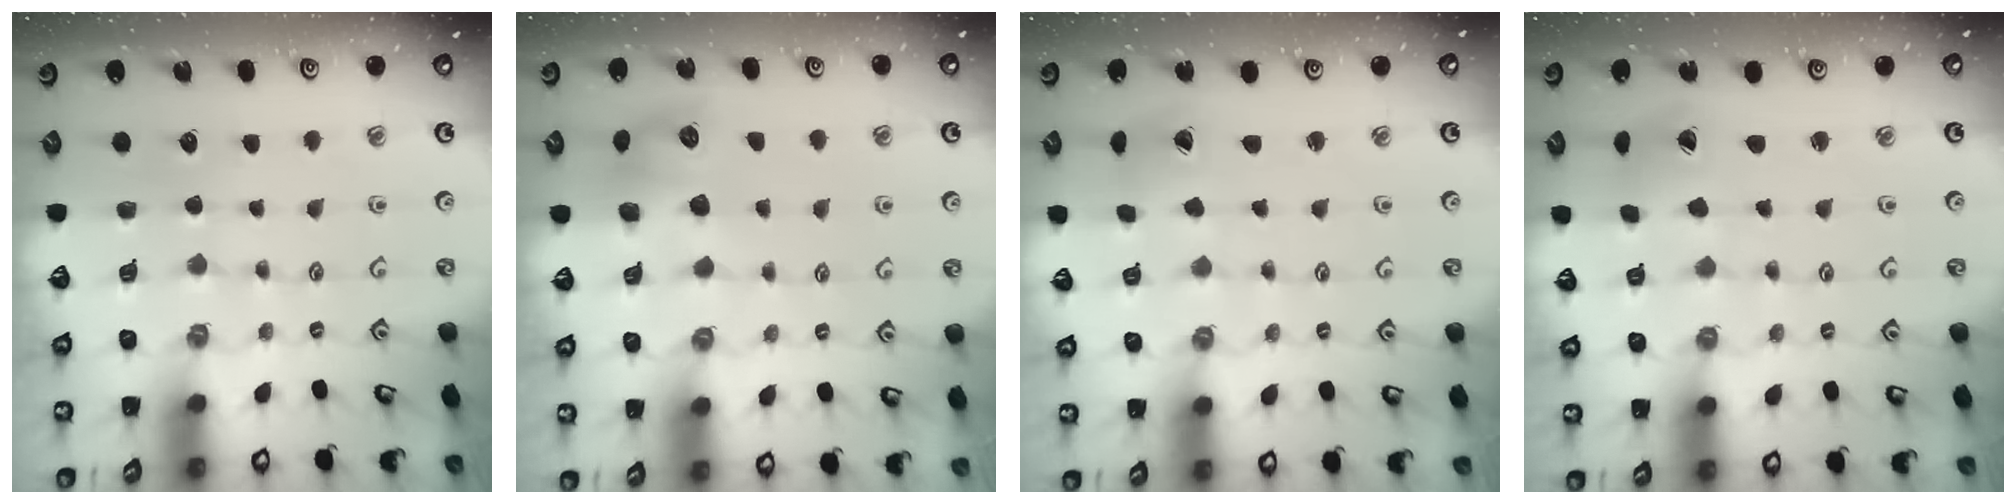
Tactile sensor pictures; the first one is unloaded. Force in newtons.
{"total": 8.3, "press": 8.3, "slide": 0.8}
{"total": 2.7, "press": 2.7, "slide": 0.4}
{"total": 2.7, "press": 2.6, "slide": 0.4}